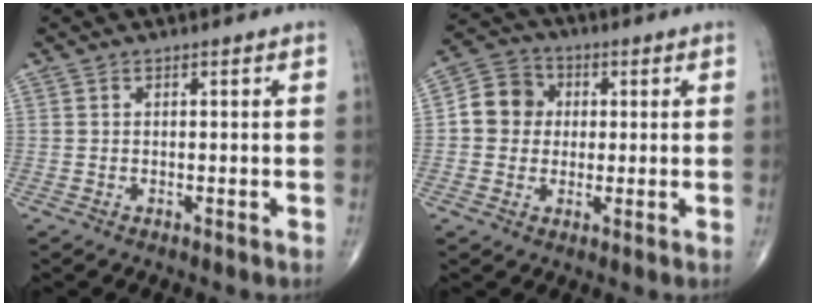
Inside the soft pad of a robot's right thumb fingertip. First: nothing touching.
{"total": 8.0, "force": [0.6, 7.3, 3.2], "torque": [-0.032, 0.014, -0.004]}